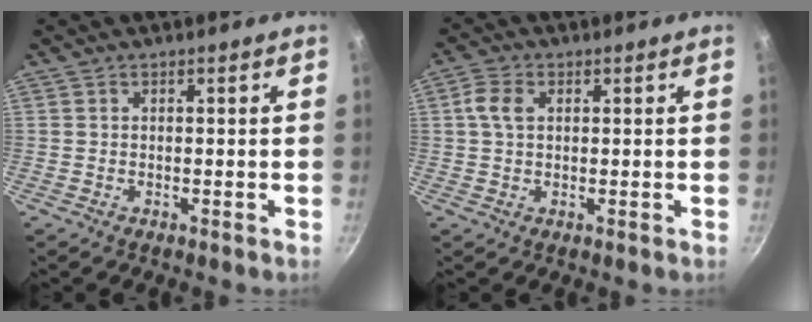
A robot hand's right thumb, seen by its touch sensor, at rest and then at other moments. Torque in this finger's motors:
{"motor_torque": [-0.08, 0.08, 0.06, 0.04, 0.01]}